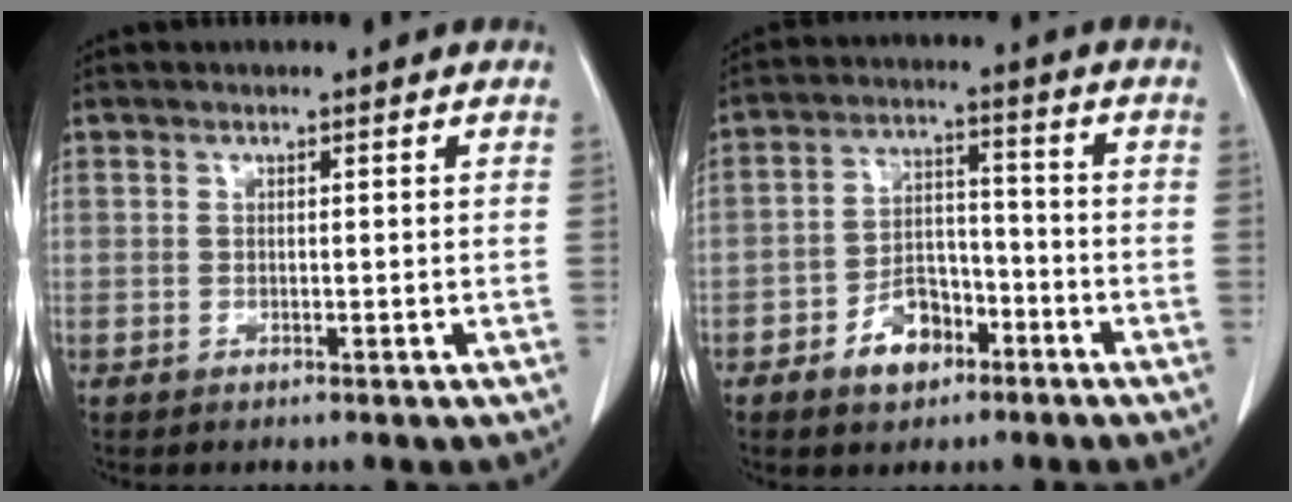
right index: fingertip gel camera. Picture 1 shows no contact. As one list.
[{"total": 7.4, "force": [-4.0, 4.7, 4.1], "torque": [-0.074, 0.020, -0.062]}]